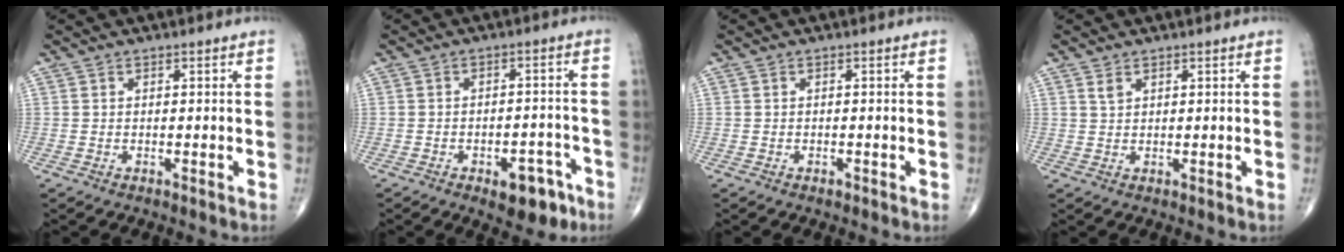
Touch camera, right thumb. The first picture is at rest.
{"total": 7.6, "force": [-4.2, 4.0, 5.0], "torque": [-0.041, 0.031, -0.051]}
{"total": 0.6, "force": [-0.4, 0.3, 0.3], "torque": [-0.005, 0.000, -0.008]}
{"total": 1.3, "force": [0.9, 0.6, 0.7], "torque": [-0.009, -0.001, 0.019]}